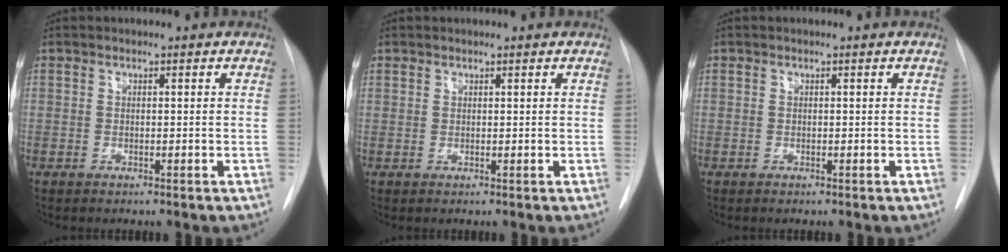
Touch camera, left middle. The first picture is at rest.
{"total": 0.6, "force": [0.2, -0.2, -0.6], "torque": [0.014, -0.007, 0.000]}
{"total": 0.0}